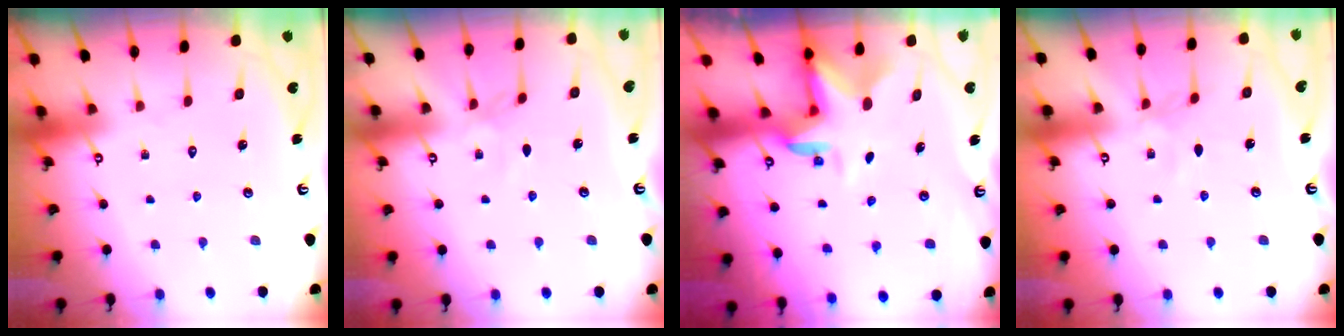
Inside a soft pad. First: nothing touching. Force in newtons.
{"total": 1.4, "press": 1.3, "slide": 0.3}
{"total": 3.0, "press": 3.0, "slide": 0.4}
{"total": 3.4, "press": 3.3, "slide": 0.4}